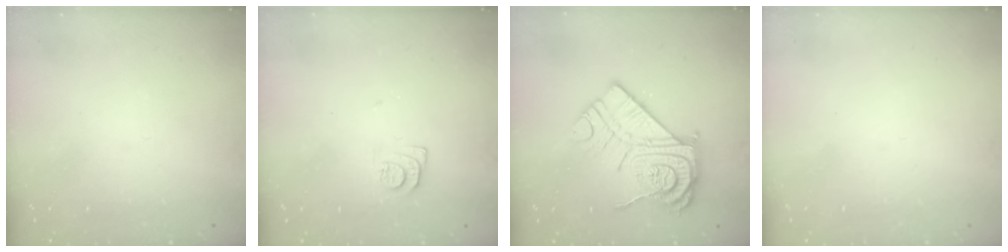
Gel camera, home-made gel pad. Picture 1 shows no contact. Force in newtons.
{"total": 7.3, "press": 7.2, "slide": 0.8}
{"total": 17.3, "press": 17.2, "slide": 1.3}
{"total": 1.5, "press": 1.5, "slide": 0.1}